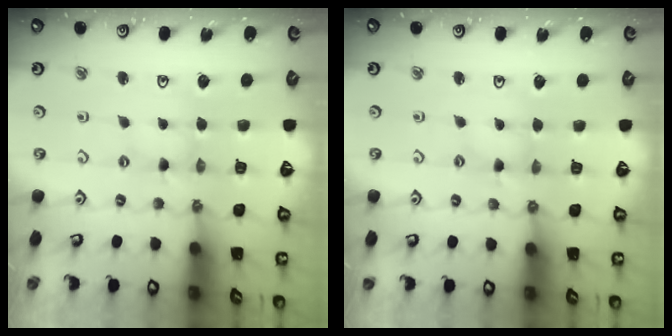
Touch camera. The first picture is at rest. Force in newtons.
{"total": 0.8, "press": 0.7, "slide": 0.3}